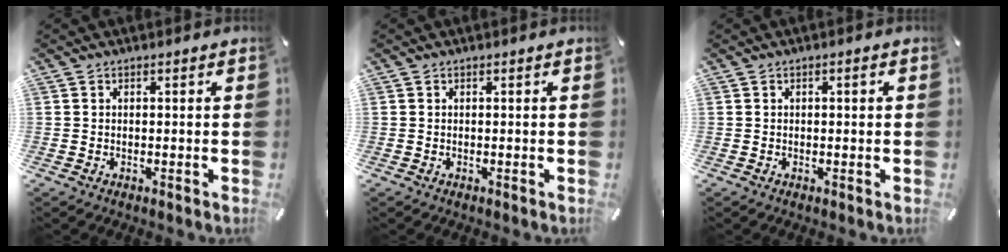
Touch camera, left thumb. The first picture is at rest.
{"total": 0.0}
{"total": 0.9, "force": [0.0, 0.3, 0.9], "torque": [-0.017, 0.002, 0.000]}